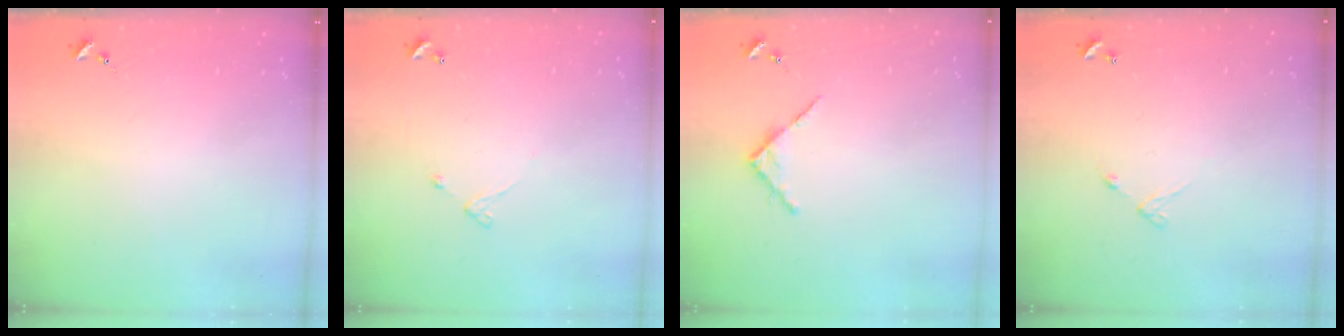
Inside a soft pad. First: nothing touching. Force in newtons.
{"total": 4.7, "press": 4.7, "slide": 0.3}
{"total": 4.3, "press": 4.3, "slide": 0.5}
{"total": 5.4, "press": 5.4, "slide": 0.4}